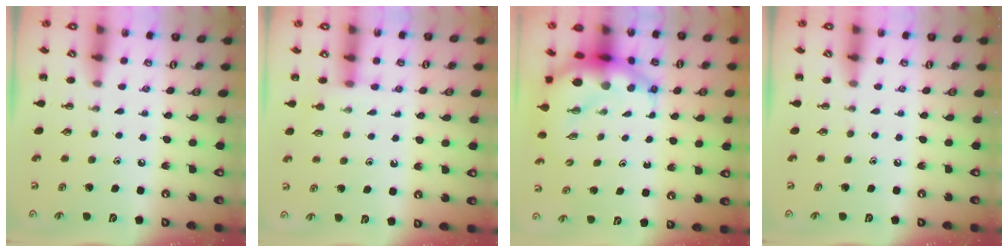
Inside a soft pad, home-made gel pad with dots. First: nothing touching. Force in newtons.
{"total": 4.8, "press": 4.6, "slide": 1.4}
{"total": 8.1, "press": 7.8, "slide": 2.1}
{"total": 0.0}